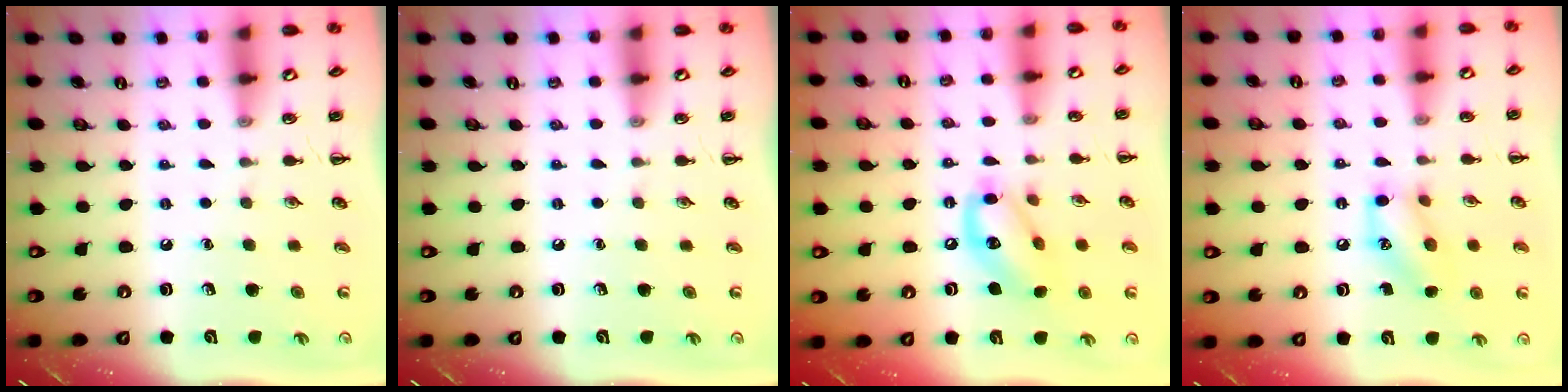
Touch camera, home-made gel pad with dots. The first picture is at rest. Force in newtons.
{"total": 0.0}
{"total": 13.5, "press": 13.2, "slide": 2.9}
{"total": 11.4, "press": 11.2, "slide": 1.8}